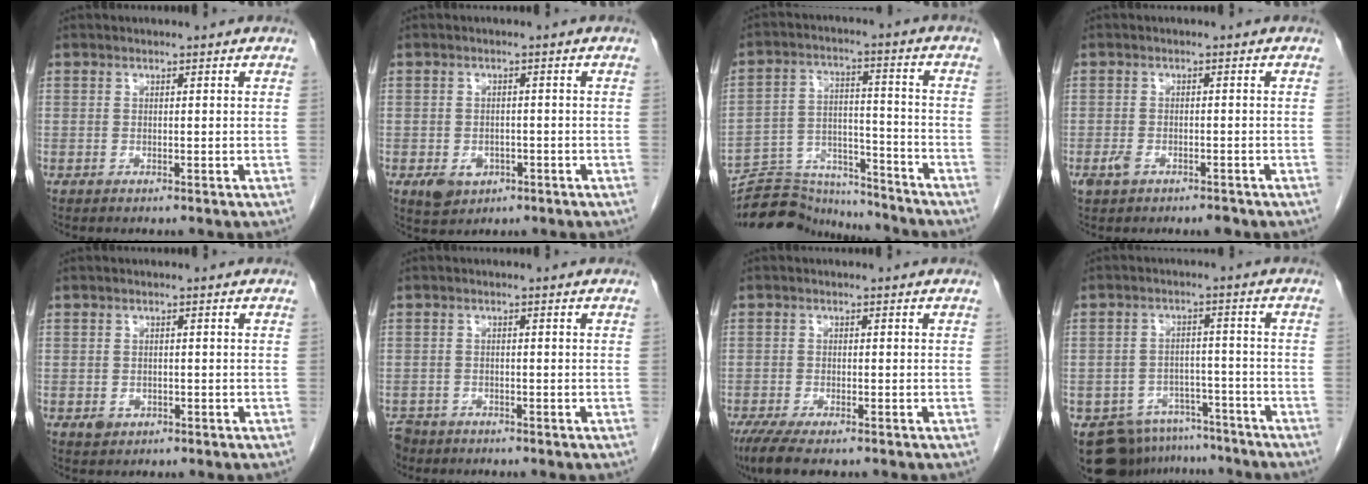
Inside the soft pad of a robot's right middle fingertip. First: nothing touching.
{"total": 3.4, "force": [-1.6, 2.4, 1.9], "torque": [-0.034, -0.002, -0.016]}
{"total": 14.8, "force": [-14.6, 2.6, 1.2], "torque": [-0.020, 0.038, -0.228]}
{"total": 3.1, "force": [-1.9, 1.5, 2.1], "torque": [-0.038, -0.002, -0.025]}
{"total": 1.6, "force": [-0.5, 1.3, 0.7], "torque": [-0.009, 0.002, -0.002]}
{"total": 3.7, "force": [-3.1, 1.9, 0.3], "torque": [-0.007, -0.004, -0.057]}
{"total": 6.4, "force": [-4.6, 1.6, 4.0], "torque": [-0.070, -0.016, -0.076]}
{"total": 11.4, "force": [-9.7, 5.7, 1.7], "torque": [-0.023, 0.020, -0.132]}